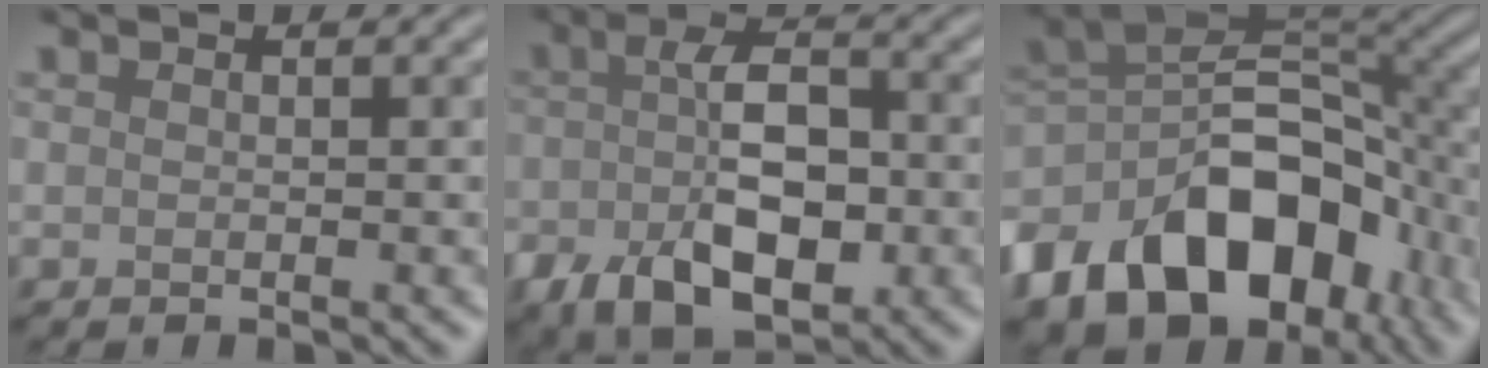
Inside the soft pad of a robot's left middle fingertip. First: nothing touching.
{"total": 7.8, "force": [-2.5, 4.1, 6.1], "torque": [-0.114, -0.003, -0.043]}
{"total": 14.5, "force": [-6.7, 8.8, 9.3], "torque": [-0.164, 0.007, -0.123]}